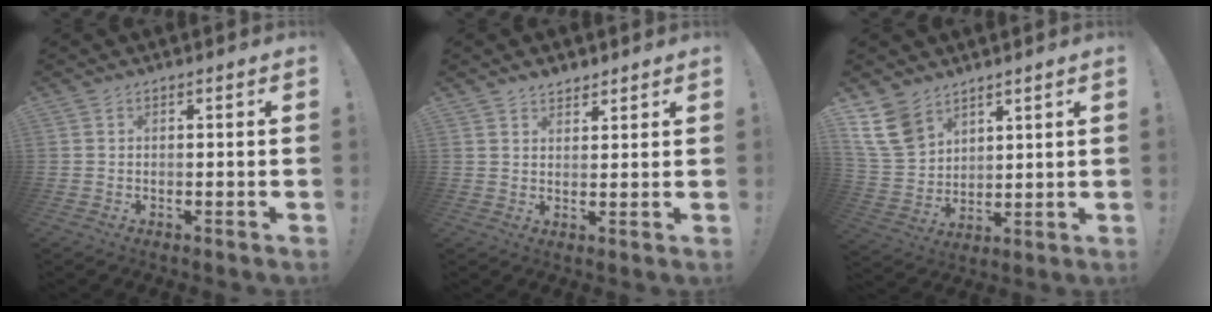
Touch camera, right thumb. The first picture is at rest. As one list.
[{"total": 3.2, "force": [2.8, 1.5, 0.3], "torque": [0.009, -0.020, 0.050]}, {"total": 13.2, "force": [8.5, 8.4, 5.6], "torque": [-0.121, -0.044, 0.171]}]